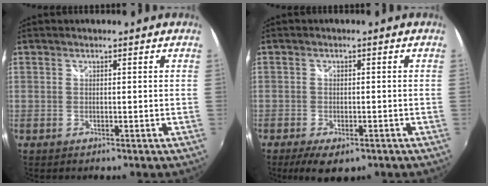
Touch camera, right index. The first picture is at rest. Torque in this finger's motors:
{"motor_torque": [0.48, -0.46, 0.16, 0.01]}